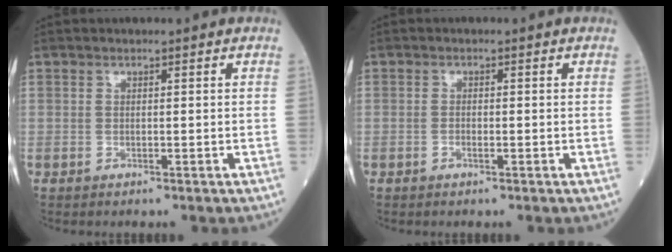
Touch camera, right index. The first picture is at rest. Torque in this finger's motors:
{"motor_torque": [-0.09, 0.06, -0.03, -0.01]}